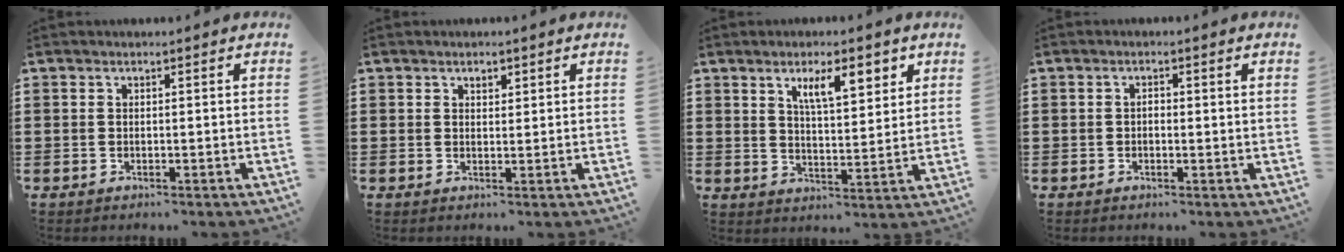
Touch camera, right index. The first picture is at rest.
{"total": 1.2, "force": [0.8, 0.7, 0.5], "torque": [-0.011, 0.002, 0.016]}
{"total": 7.2, "force": [3.8, 2.3, 5.7], "torque": [-0.097, -0.001, 0.060]}
{"total": 0.7, "force": [-0.1, 0.2, 0.7], "torque": [-0.013, -0.004, -0.001]}